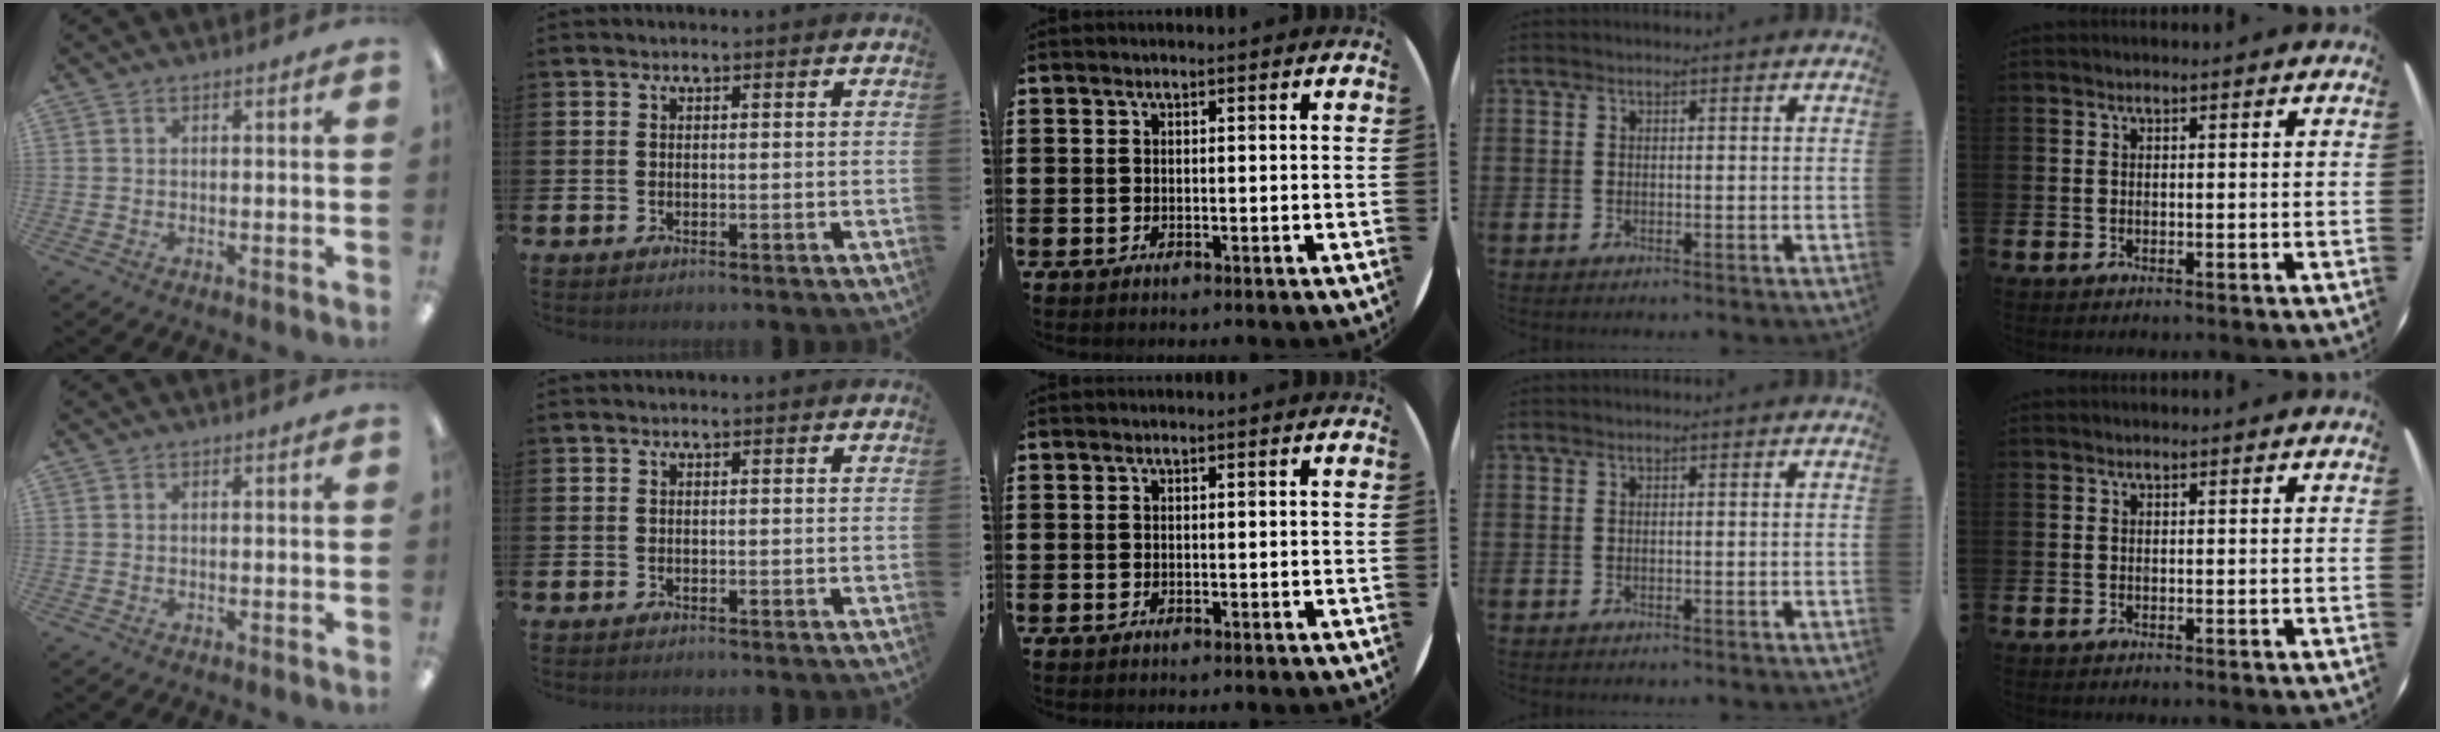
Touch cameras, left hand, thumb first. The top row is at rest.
{}